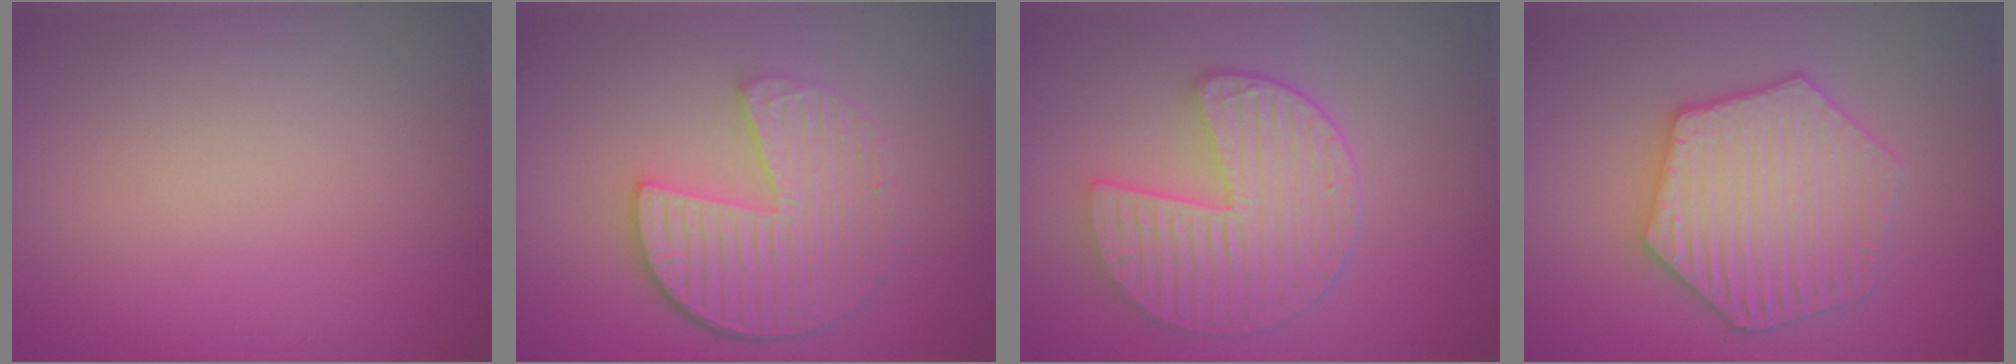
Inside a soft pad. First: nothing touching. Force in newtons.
{"total": 5.8, "press": 4.2, "slide": 4.0}
{"total": 5.7, "press": 4.6, "slide": 3.3}
{"total": 6.3, "press": 6.2, "slide": 1.2}